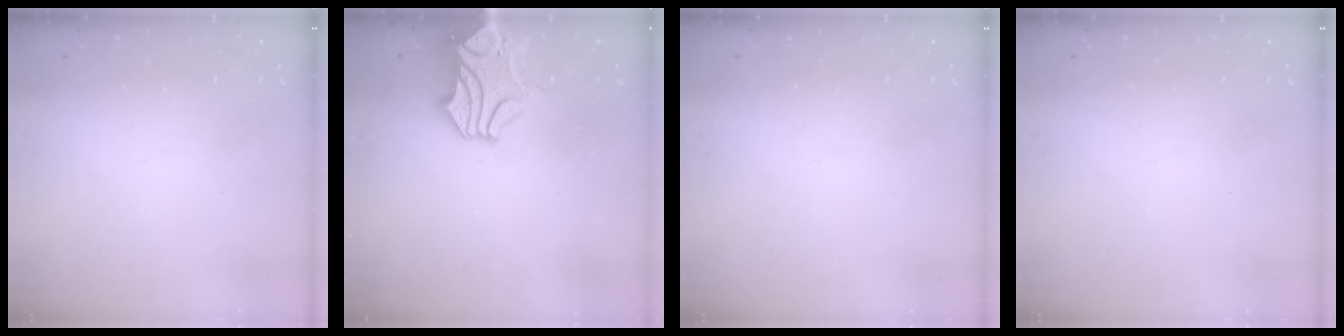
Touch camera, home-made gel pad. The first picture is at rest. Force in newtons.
{"total": 2.6, "press": 2.3, "slide": 1.4}
{"total": 0.0}
{"total": 0.0}